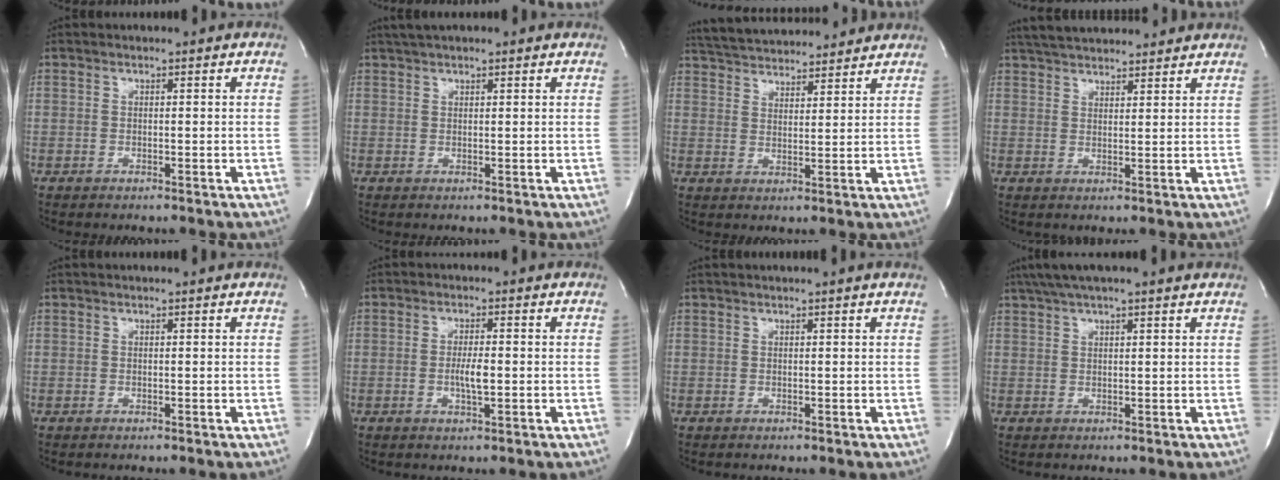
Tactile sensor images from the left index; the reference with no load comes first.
{"total": 4.0, "force": [3.2, 0.7, 2.3], "torque": [-0.038, 0.029, 0.052]}
{"total": 14.7, "force": [13.9, 2.5, 4.3], "torque": [-0.076, 0.032, 0.210]}
{"total": 12.3, "force": [11.2, 2.5, 4.4], "torque": [-0.072, 0.037, 0.167]}
{"total": 0.6, "force": [0.5, -0.1, 0.2], "torque": [-0.004, 0.005, 0.014]}
{"total": 3.2, "force": [-0.5, 0.5, 3.1], "torque": [-0.062, -0.002, -0.008]}
{"total": 1.4, "force": [1.2, -0.5, 0.5], "torque": [-0.012, 0.003, 0.027]}
{"total": 8.5, "force": [6.9, 0.1, 4.9], "torque": [-0.086, 0.040, 0.100]}